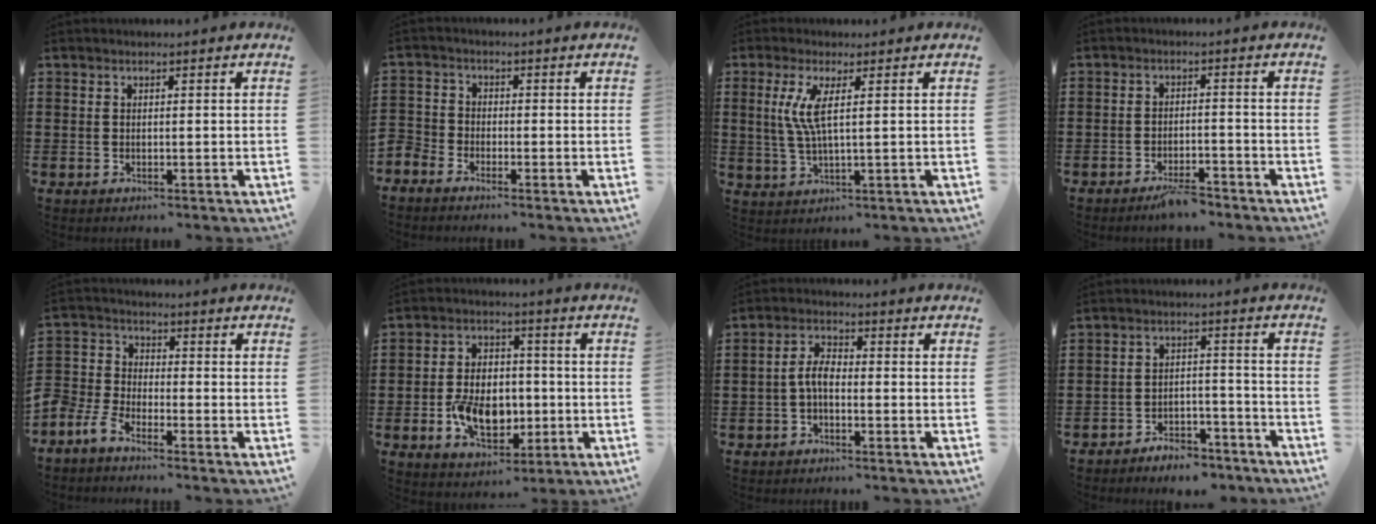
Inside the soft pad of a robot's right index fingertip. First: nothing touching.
{"total": 2.3, "force": [-2.2, 0.8, -0.2], "torque": [-0.014, 0.001, -0.051]}
{"total": 5.4, "force": [1.3, 0.5, 5.2], "torque": [-0.119, -0.011, 0.016]}
{"total": 3.3, "force": [-2.9, 0.6, 1.5], "torque": [-0.024, 0.010, -0.056]}
{"total": 4.3, "force": [-3.9, 1.3, 1.2], "torque": [-0.063, -0.003, -0.092]}
{"total": 8.6, "force": [-2.1, 5.7, 6.1], "torque": [-0.119, 0.008, -0.037]}
{"total": 3.8, "force": [-0.9, 1.7, 3.3], "torque": [-0.074, 0.002, -0.023]}
{"total": 4.6, "force": [-4.5, 1.0, 0.5], "torque": [-0.010, 0.012, -0.090]}